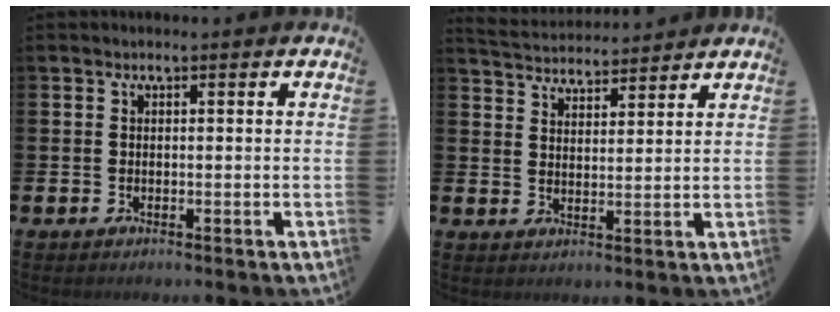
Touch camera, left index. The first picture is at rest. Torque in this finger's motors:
{"motor_torque": [0.05, -1.72, 0.01, -0.01]}